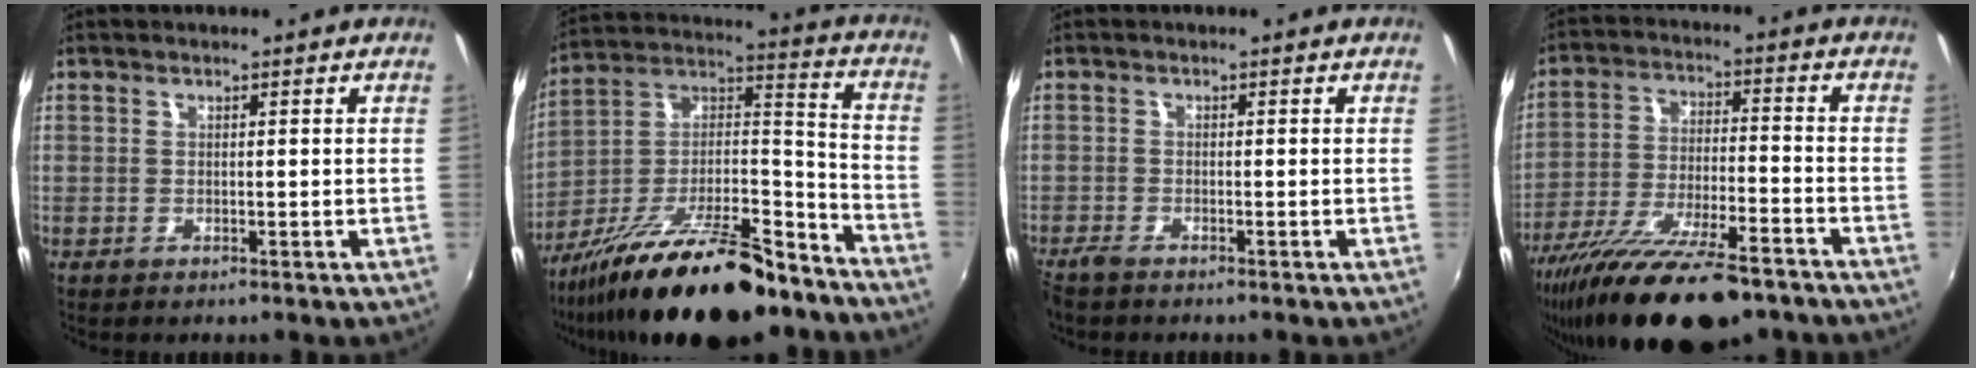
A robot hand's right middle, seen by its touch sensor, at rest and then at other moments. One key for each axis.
{"total": 25.6, "fx": -18.5, "fy": 7.6, "fz": 16.0, "tx": -0.268, "ty": -0.005, "tz": -0.292}
{"total": 2.3, "fx": -2.0, "fy": 0.5, "fz": 1.0, "tx": -0.028, "ty": -0.008, "tz": -0.042}
{"total": 22.8, "fx": -17.3, "fy": 6.0, "fz": 13.5, "tx": -0.257, "ty": -0.055, "tz": -0.280}